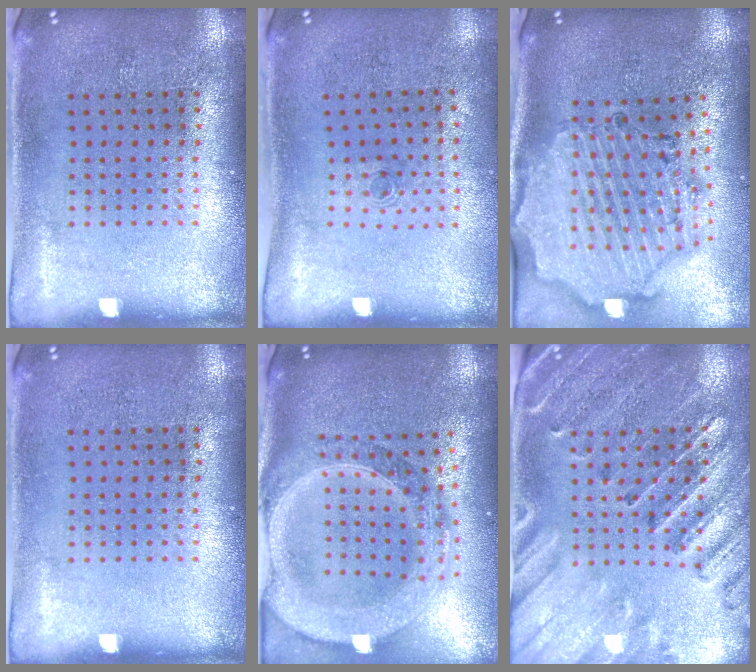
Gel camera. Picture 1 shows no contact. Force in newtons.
{"total": 0.6, "press": 0.3, "slide": 0.5}
{"total": 2.7, "press": 2.4, "slide": 1.1}
{"total": 0.0}
{"total": 3.1, "press": 2.6, "slide": 1.8}
{"total": 2.9, "press": 2.7, "slide": 0.9}